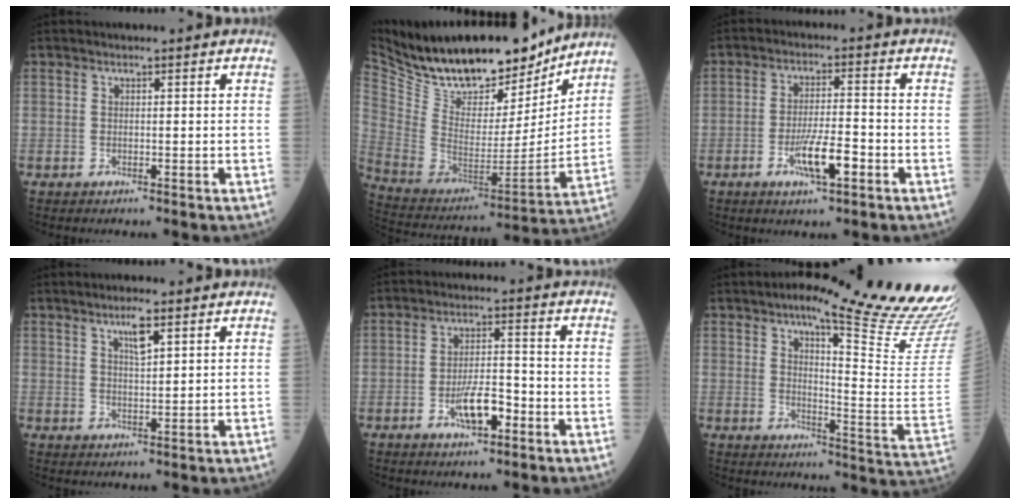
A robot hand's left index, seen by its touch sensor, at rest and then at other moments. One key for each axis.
{"total": 24.1, "fx": 20.4, "fy": 8.0, "fz": 10.0, "tx": -0.194, "ty": -0.023, "tz": 0.327}
{"total": 6.5, "fx": -3.0, "fy": 1.3, "fz": 5.6, "tx": -0.110, "ty": -0.007, "tz": -0.052}
{"total": 3.4, "fx": 1.9, "fy": 0.6, "fz": 2.7, "tx": -0.054, "ty": 0.001, "tz": 0.037}
{"total": 6.0, "fx": -3.0, "fy": 2.1, "fz": 4.8, "tx": -0.095, "ty": -0.001, "tz": -0.050}
{"total": 21.8, "fx": 17.8, "fy": 0.4, "fz": 12.6, "tx": -0.168, "ty": -0.070, "tz": 0.215}